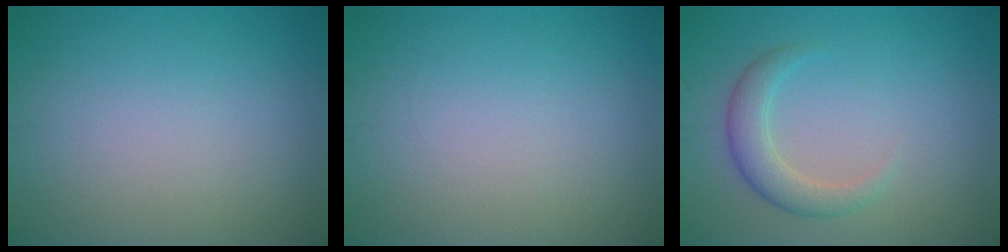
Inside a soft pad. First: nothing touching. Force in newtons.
{"total": 0.0}
{"total": 2.7, "press": 2.7, "slide": 0.2}